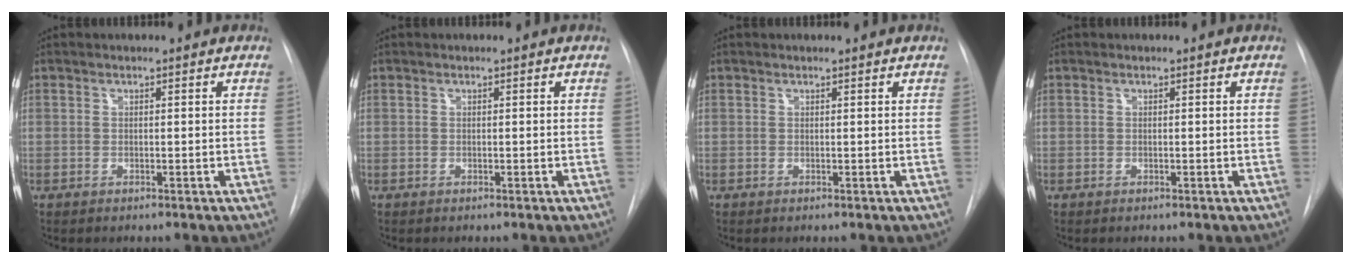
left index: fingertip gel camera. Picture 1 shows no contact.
{"total": 0.0}
{"total": 0.5, "force": [0.5, -0.1, 0.1], "torque": [-0.005, 0.001, 0.007]}
{"total": 0.0}